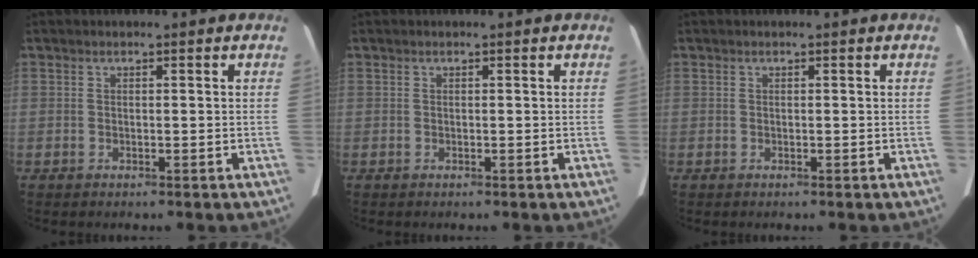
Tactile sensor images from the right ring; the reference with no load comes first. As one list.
[{"total": 0.0}, {"total": 0.0}]